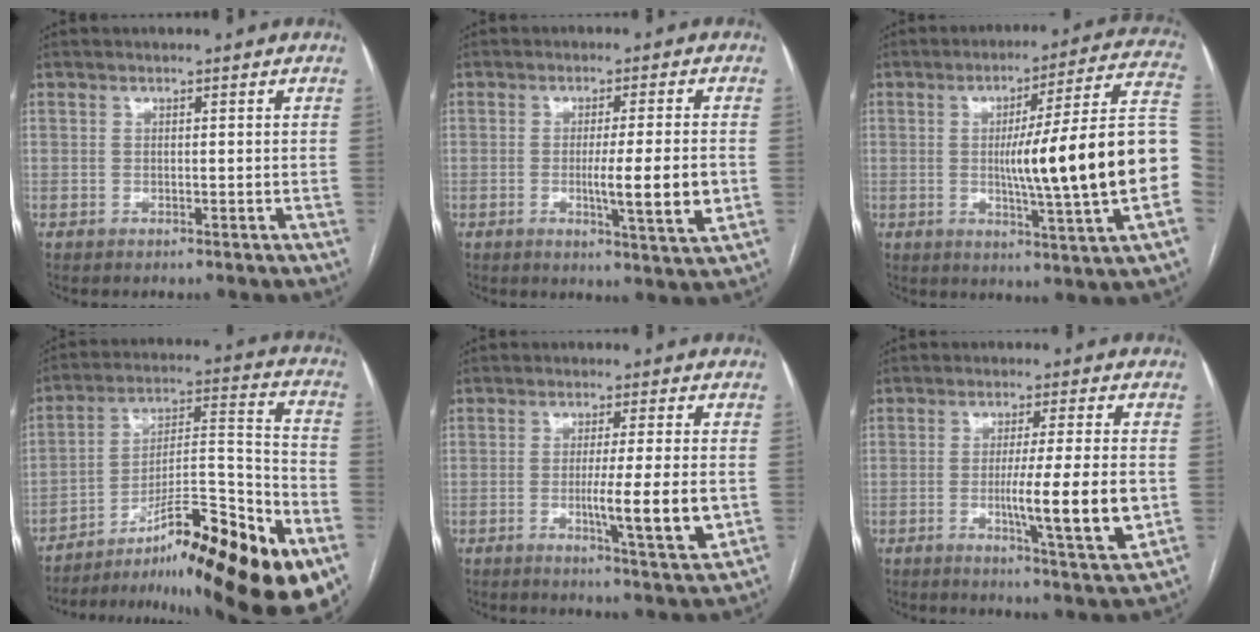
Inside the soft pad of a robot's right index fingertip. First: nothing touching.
{"total": 8.4, "force": [-1.5, -0.4, 8.3], "torque": [-0.127, -0.018, -0.025]}
{"total": 21.6, "force": [-1.8, -0.8, 21.5], "torque": [-0.244, 0.018, -0.032]}
{"total": 25.2, "force": [-16.8, 2.0, 18.6], "torque": [-0.221, 0.014, -0.265]}
{"total": 9.0, "force": [-1.6, -0.3, 8.9], "torque": [-0.140, -0.021, -0.028]}
{"total": 11.3, "force": [-1.8, -0.4, 11.1], "torque": [-0.174, -0.024, -0.034]}